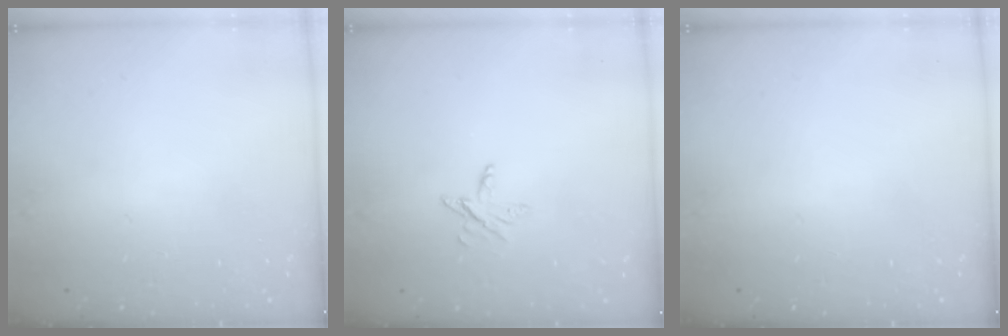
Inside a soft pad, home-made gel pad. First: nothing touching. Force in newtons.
{"total": 3.8, "press": 3.7, "slide": 0.3}
{"total": 0.0}